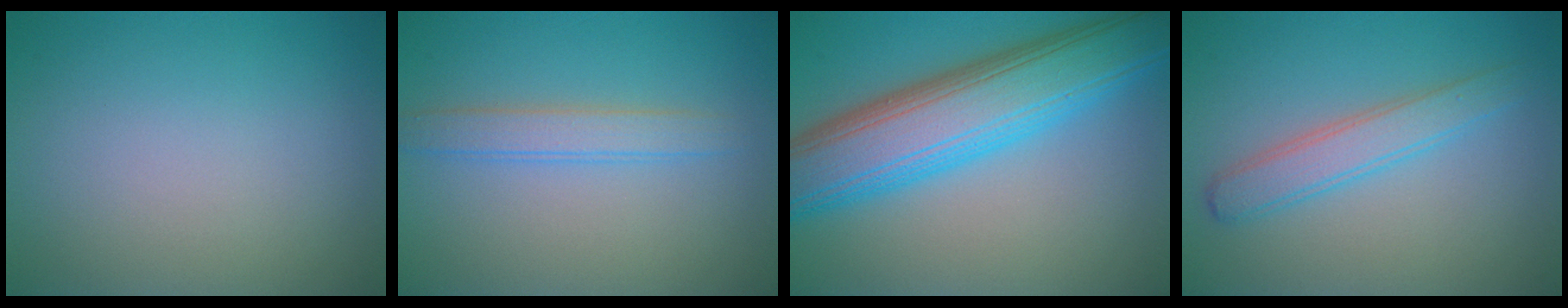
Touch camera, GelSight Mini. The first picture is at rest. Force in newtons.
{"total": 2.4, "press": 2.3, "slide": 0.2}
{"total": 10.7, "press": 10.7, "slide": 0.3}
{"total": 3.1, "press": 3.1, "slide": 0.1}